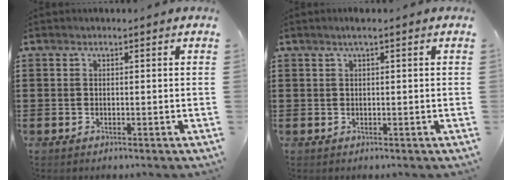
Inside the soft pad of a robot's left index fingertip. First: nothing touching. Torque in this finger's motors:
{"motor_torque": [0.26, -0.20, 0.07, 0.01]}